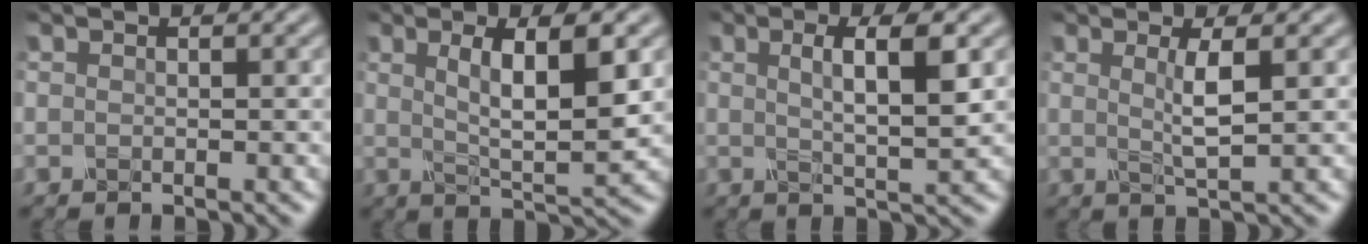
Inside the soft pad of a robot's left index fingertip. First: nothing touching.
{"total": 5.9, "force": [1.2, 1.4, 5.6], "torque": [-0.092, -0.005, 0.030]}
{"total": 4.6, "force": [0.8, 0.8, 4.5], "torque": [-0.074, 0.001, 0.020]}
{"total": 2.4, "force": [0.2, 0.2, 2.4], "torque": [-0.047, -0.004, 0.012]}